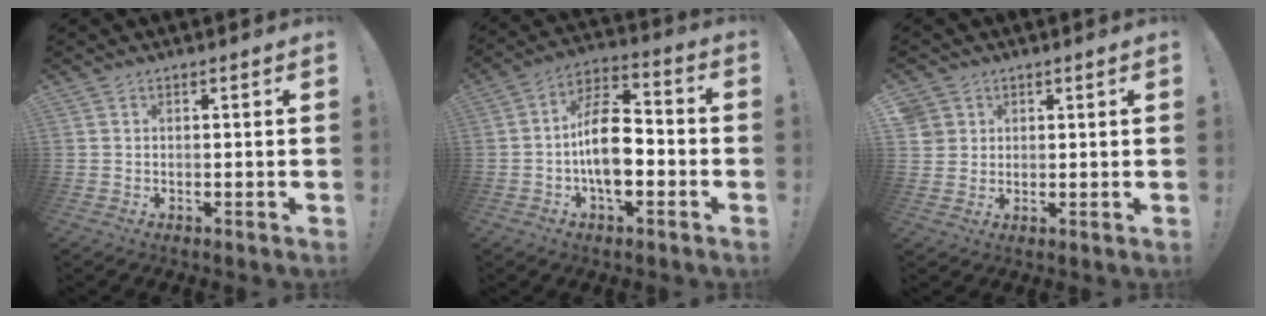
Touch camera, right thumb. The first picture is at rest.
{"total": 14.5, "force": [-2.8, 8.2, 11.7], "torque": [-0.208, 0.018, -0.050]}
{"total": 3.5, "force": [1.7, 3.0, 0.5], "torque": [-0.008, -0.006, 0.033]}